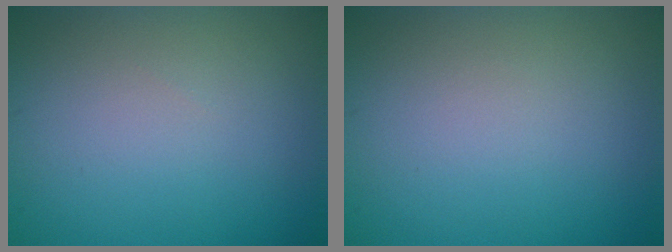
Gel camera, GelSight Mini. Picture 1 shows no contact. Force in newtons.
{"total": 0.0}